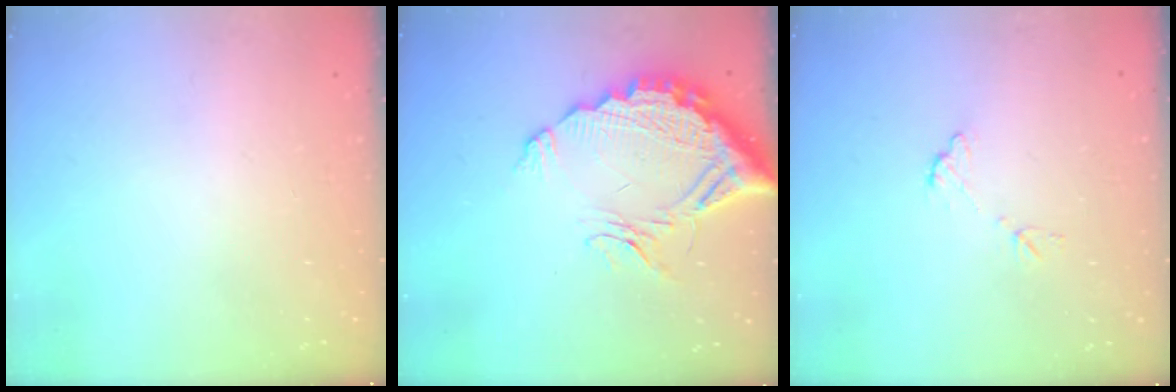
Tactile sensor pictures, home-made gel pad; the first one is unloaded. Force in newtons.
{"total": 16.1, "press": 16.0, "slide": 1.5}
{"total": 7.3, "press": 7.3, "slide": 0.3}